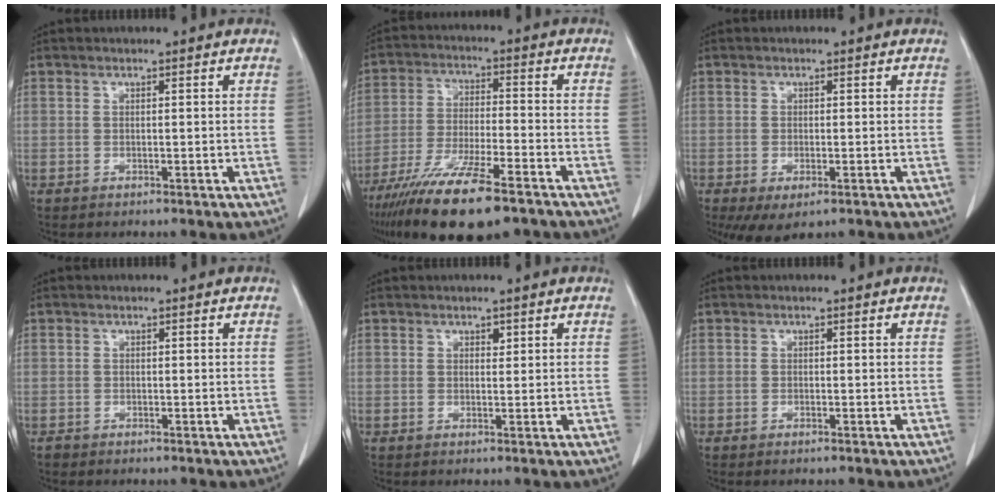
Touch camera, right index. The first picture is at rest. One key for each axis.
{"total": 16.3, "fx": -11.6, "fy": 2.5, "fz": 11.2, "tx": -0.206, "ty": -0.042, "tz": -0.201}
{"total": 4.8, "fx": -2.6, "fy": 1.9, "fz": 3.5, "tx": -0.057, "ty": -0.013, "tz": -0.034}
{"total": 0.8, "fx": -0.5, "fy": 0.6, "fz": -0.1, "tx": -0.006, "ty": 0.003, "tz": -0.011}
{"total": 0.8, "fx": 0.4, "fy": 0.5, "fz": 0.5, "tx": -0.006, "ty": -0.003, "tz": 0.006}
{"total": 0.6, "fx": -0.5, "fy": 0.1, "fz": 0.4, "tx": -0.010, "ty": -0.001, "tz": -0.005}